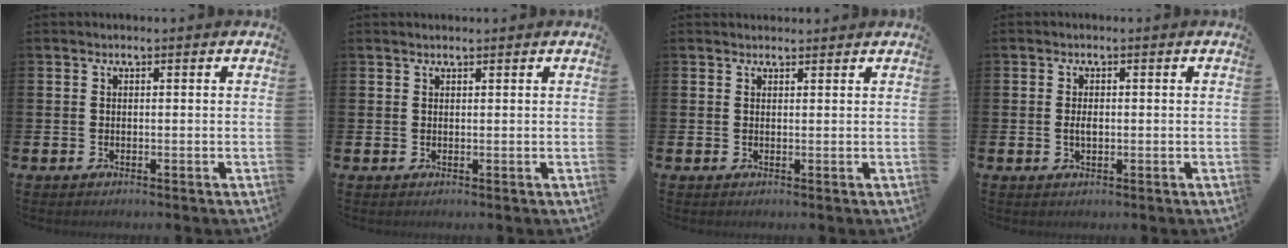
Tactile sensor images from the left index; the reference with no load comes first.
{"total": 0.7, "force": [0.7, 0.1, 0.2], "torque": [-0.003, 0.001, 0.013]}
{"total": 1.1, "force": [1.1, 0.3, 0.0], "torque": [0.007, -0.002, 0.019]}
{"total": 1.5, "force": [-0.1, 0.8, 1.3], "torque": [-0.024, 0.003, -0.003]}